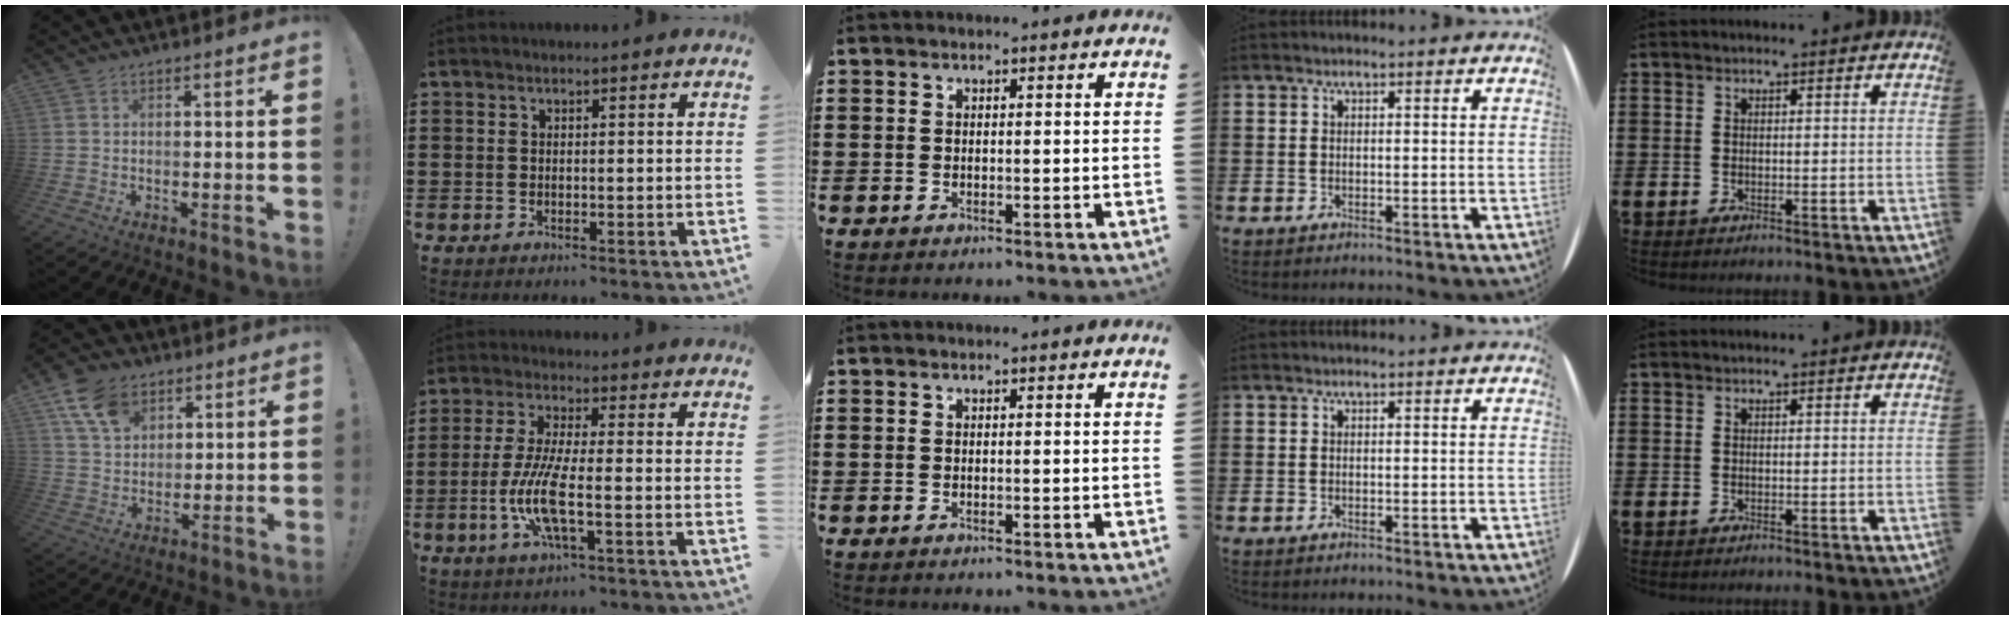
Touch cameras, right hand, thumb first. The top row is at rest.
{"thumb": {"total": 11.9, "force": [6.5, 8.2, 5.8], "torque": [-0.101, -0.021, 0.128]}, "index": {"total": 8.8, "force": [-2.5, 2.1, 8.2], "torque": [-0.177, -0.014, -0.051]}}